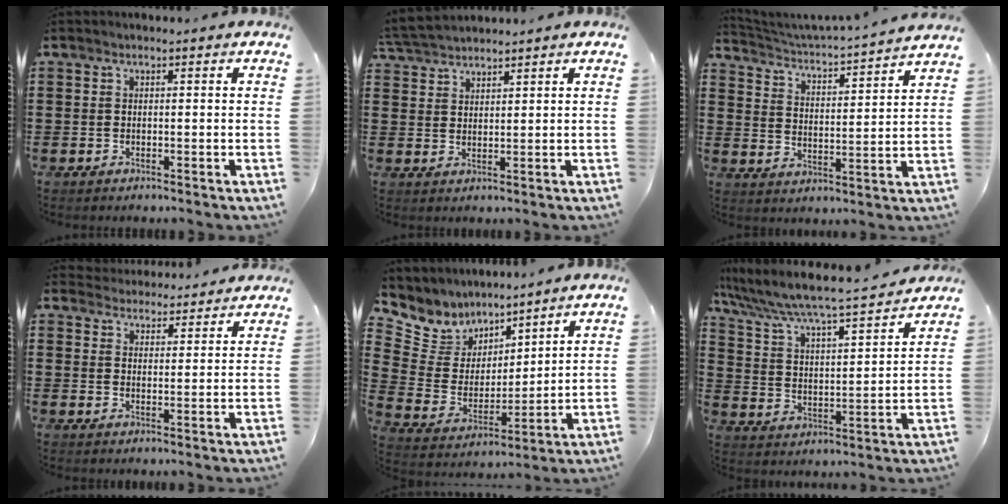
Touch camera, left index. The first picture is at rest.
{"total": 3.6, "force": [3.5, 0.3, 0.7], "torque": [-0.024, -0.005, 0.066]}
{"total": 2.9, "force": [2.7, -0.3, 0.7], "torque": [-0.033, -0.033, 0.036]}
{"total": 3.8, "force": [3.8, 0.4, -0.3], "torque": [-0.008, -0.016, 0.069]}
{"total": 7.8, "force": [5.9, 5.0, 0.1], "torque": [-0.057, -0.048, 0.114]}
{"total": 6.3, "force": [5.7, 0.0, 2.6], "torque": [-0.079, -0.046, 0.088]}